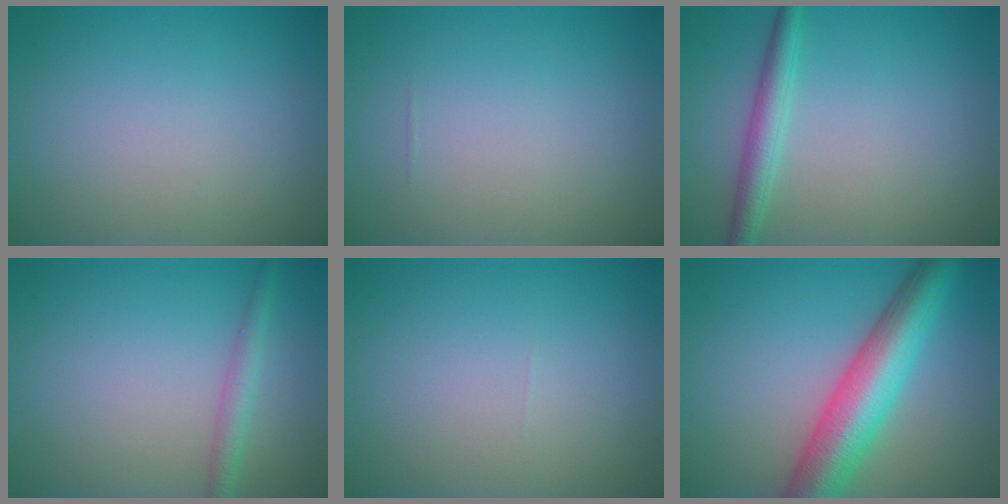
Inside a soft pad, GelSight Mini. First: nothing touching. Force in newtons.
{"total": 0.0}
{"total": 2.6, "press": 2.6, "slide": 0.1}
{"total": 2.0, "press": 2.0, "slide": 0.0}
{"total": 0.0}
{"total": 8.2, "press": 8.2, "slide": 0.3}